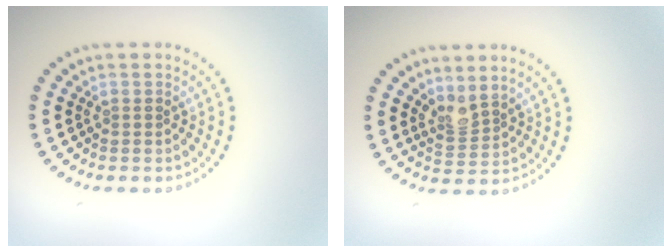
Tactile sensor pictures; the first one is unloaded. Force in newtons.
{"total": 2.1, "press": 1.5, "slide": 1.5}